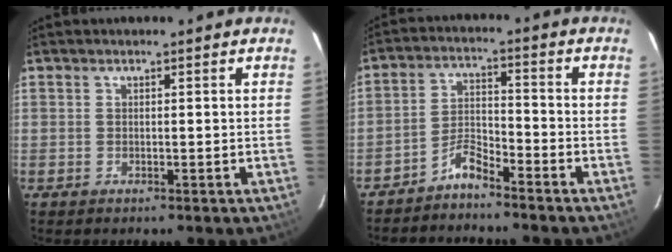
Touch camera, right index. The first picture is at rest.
{"total": 4.6, "force": [-4.1, 0.8, 1.8], "torque": [-0.045, 0.019, -0.080]}